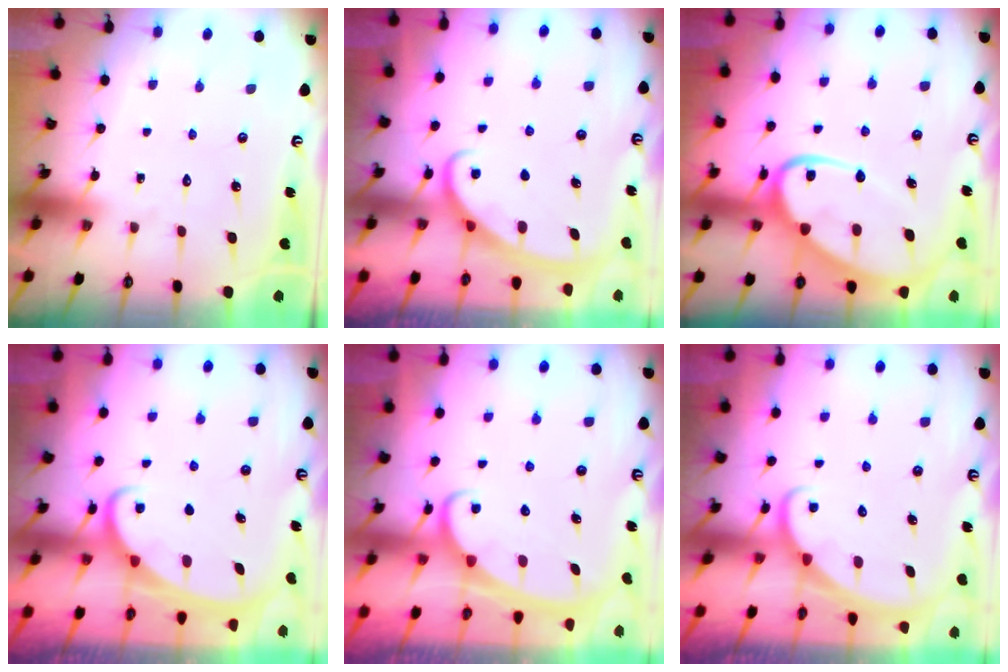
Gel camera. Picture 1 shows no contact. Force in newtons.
{"total": 2.8, "press": 2.8, "slide": 0.4}
{"total": 13.9, "press": 13.9, "slide": 1.1}
{"total": 2.1, "press": 2.1, "slide": 0.3}
{"total": 2.4, "press": 2.3, "slide": 0.4}
{"total": 1.6, "press": 1.6, "slide": 0.0}